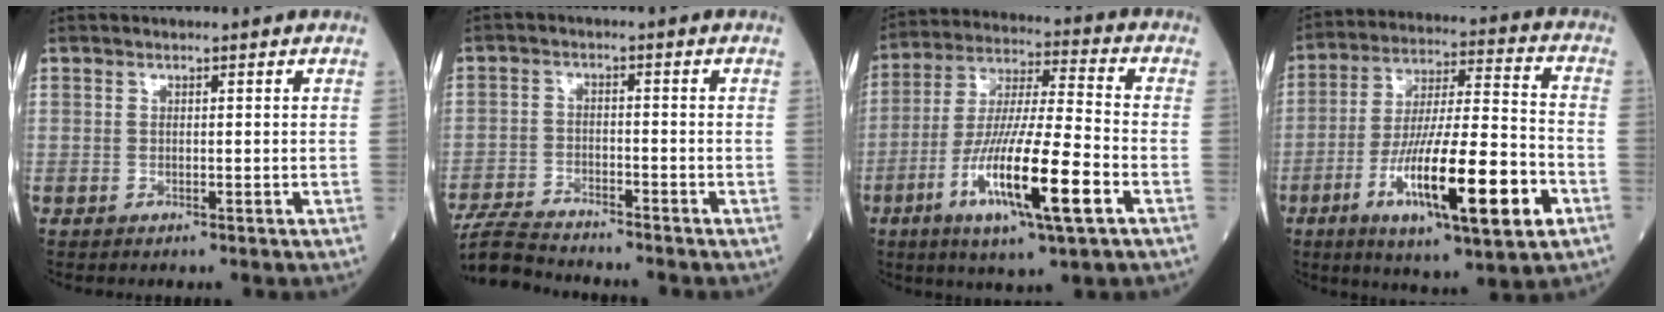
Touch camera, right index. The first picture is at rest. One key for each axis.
{"total": 8.5, "fx": -8.3, "fy": 0.4, "fz": 1.9, "tx": -0.033, "ty": -0.011, "tz": -0.150}
{"total": 16.6, "fx": -6.3, "fy": 1.2, "fz": 15.2, "tx": -0.292, "ty": -0.022, "tz": -0.112}
{"total": 19.6, "fx": -7.5, "fy": 2.4, "fz": 17.9, "tx": -0.308, "ty": -0.020, "tz": -0.120}